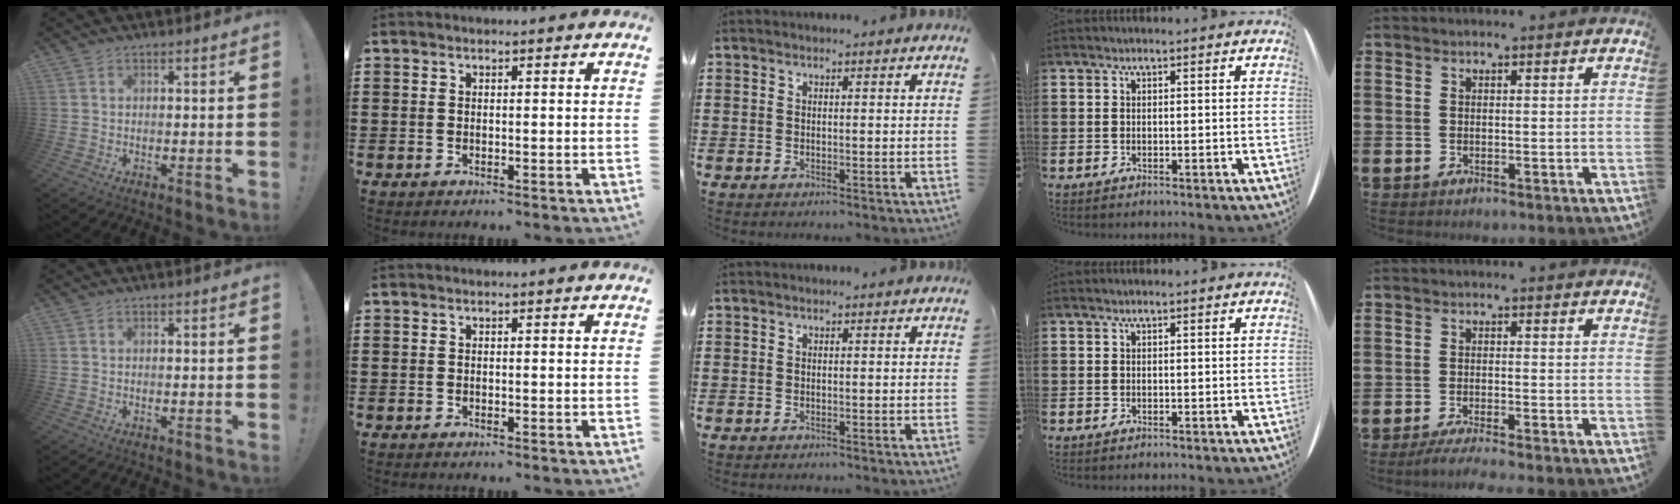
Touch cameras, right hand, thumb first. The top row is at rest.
{"little": {"total": 2.6, "force": [-2.2, -0.2, 1.4], "torque": [-0.020, -0.002, -0.041]}}